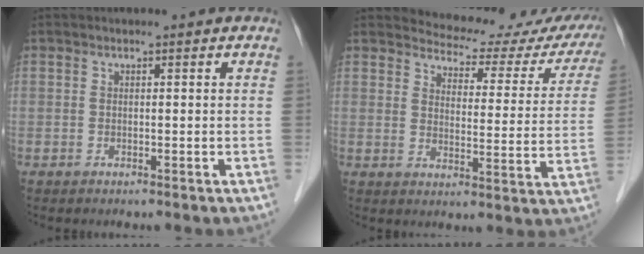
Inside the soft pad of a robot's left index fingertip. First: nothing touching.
{"total": 15.9, "force": [15.3, 3.7, 2.2], "torque": [0.001, -0.053, 0.161]}